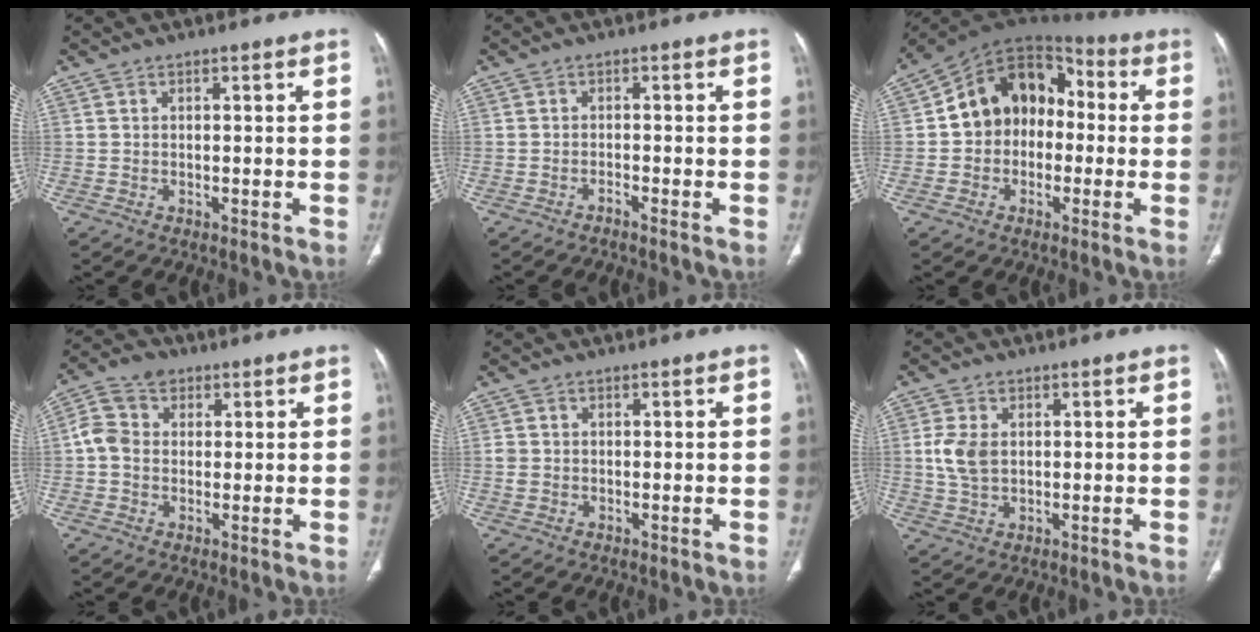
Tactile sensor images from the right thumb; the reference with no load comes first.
{"total": 0.9, "force": [-0.8, -0.2, 0.3], "torque": [-0.012, 0.008, -0.017]}
{"total": 15.5, "force": [0.2, 11.8, 10.0], "torque": [-0.114, 0.050, -0.011]}
{"total": 6.9, "force": [1.0, 5.9, 3.6], "torque": [-0.066, 0.019, 0.011]}
{"total": 1.3, "force": [-0.1, 1.1, 0.5], "torque": [-0.009, 0.002, 0.001]}
{"total": 5.6, "force": [0.8, 3.8, 4.0], "torque": [-0.083, 0.002, 0.020]}